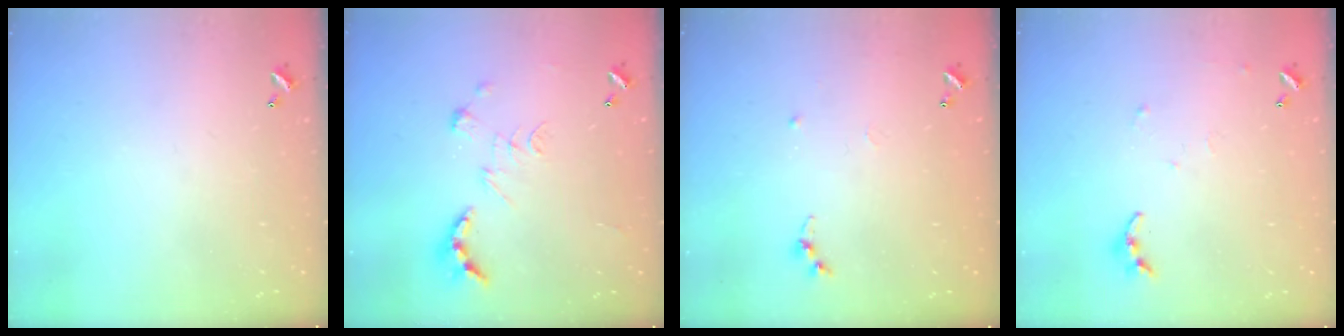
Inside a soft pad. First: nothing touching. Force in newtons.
{"total": 2.6, "press": 1.9, "slide": 1.8}
{"total": 7.0, "press": 7.0, "slide": 0.7}
{"total": 4.7, "press": 4.7, "slide": 0.5}